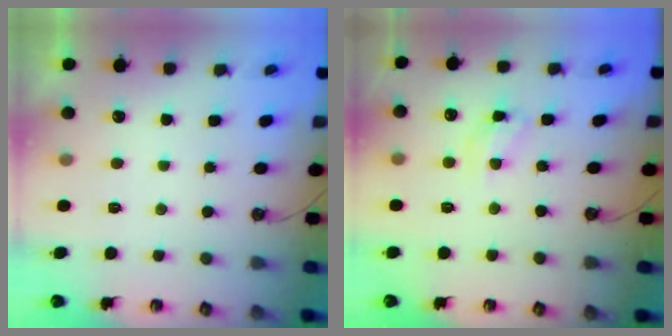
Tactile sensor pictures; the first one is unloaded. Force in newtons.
{"total": 9.6, "press": 9.6, "slide": 0.7}